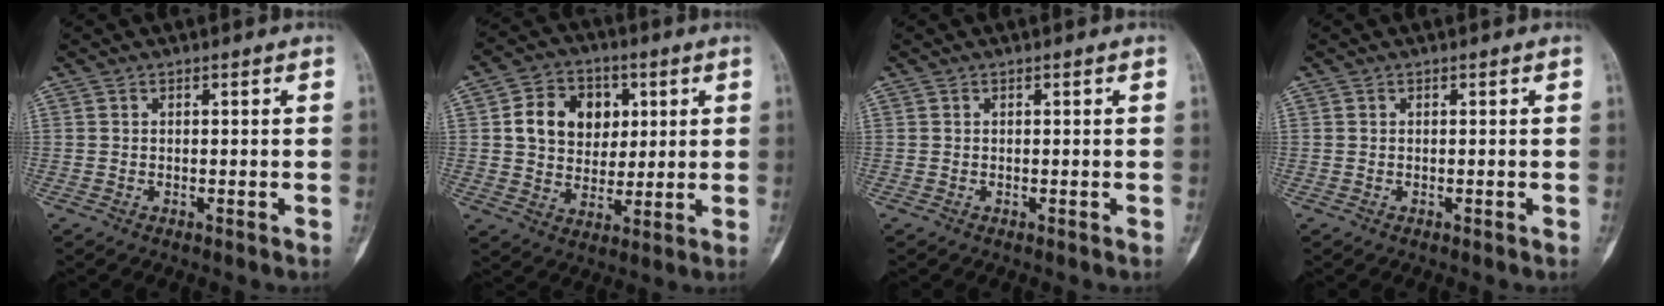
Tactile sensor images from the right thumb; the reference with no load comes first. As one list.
[{"total": 12.1, "force": [2.9, 9.6, 6.8], "torque": [-0.071, -0.001, 0.049]}, {"total": 0.0}, {"total": 0.0}]